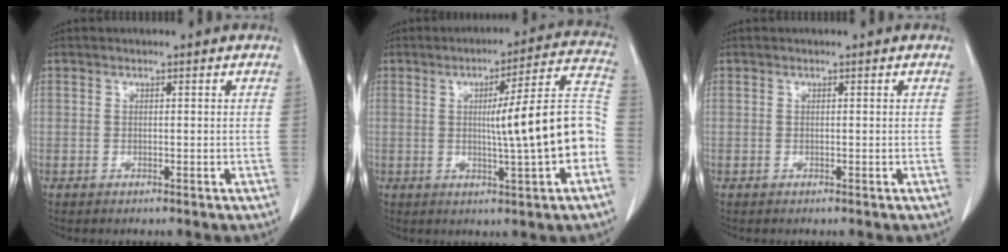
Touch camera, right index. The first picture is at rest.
{"total": 13.7, "force": [-2.0, -0.1, 13.6], "torque": [-0.183, 0.021, -0.029]}
{"total": 0.0}